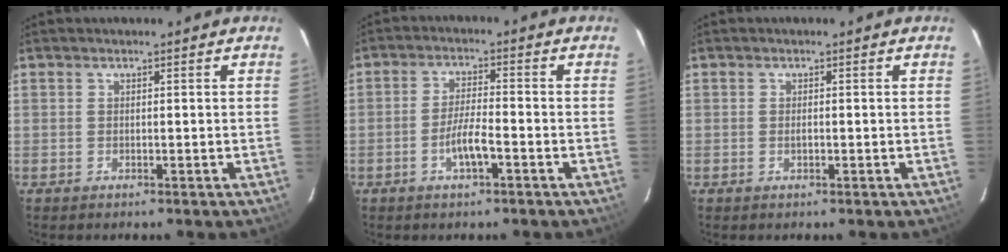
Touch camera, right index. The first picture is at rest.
{"total": 4.9, "force": [-2.5, 0.9, 4.1], "torque": [-0.084, -0.001, -0.045]}
{"total": 0.6, "force": [-0.2, 0.4, 0.5], "torque": [-0.009, -0.001, -0.003]}